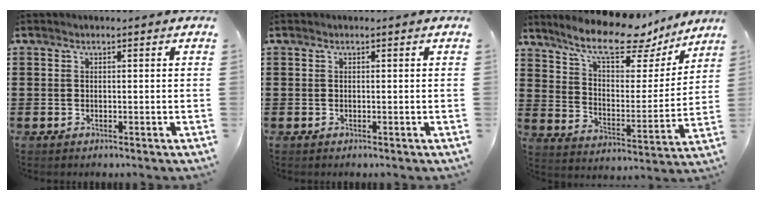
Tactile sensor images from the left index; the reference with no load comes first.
{"total": 0.0}
{"total": 12.9, "force": [10.8, 3.2, 6.3], "torque": [-0.133, -0.066, 0.185]}